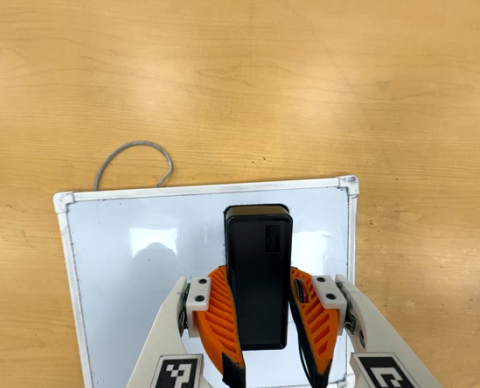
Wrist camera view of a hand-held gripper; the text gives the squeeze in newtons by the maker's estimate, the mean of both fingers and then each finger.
{"total": 9.3, "left": 8.2, "right": 10.5}